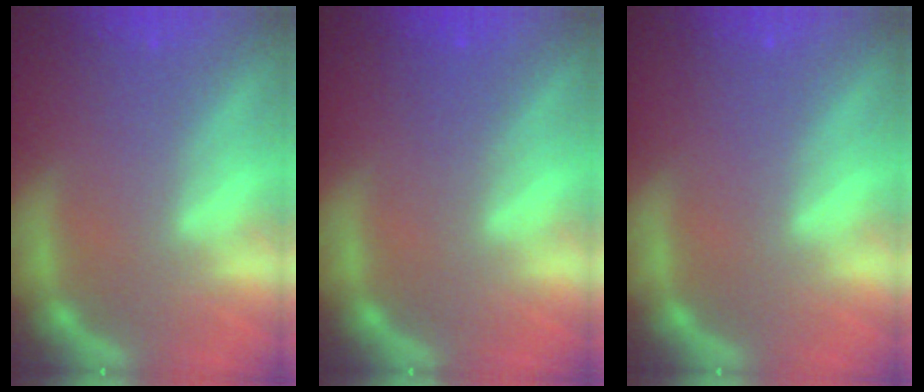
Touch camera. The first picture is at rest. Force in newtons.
{"total": 1.5}
{"total": 0.0}